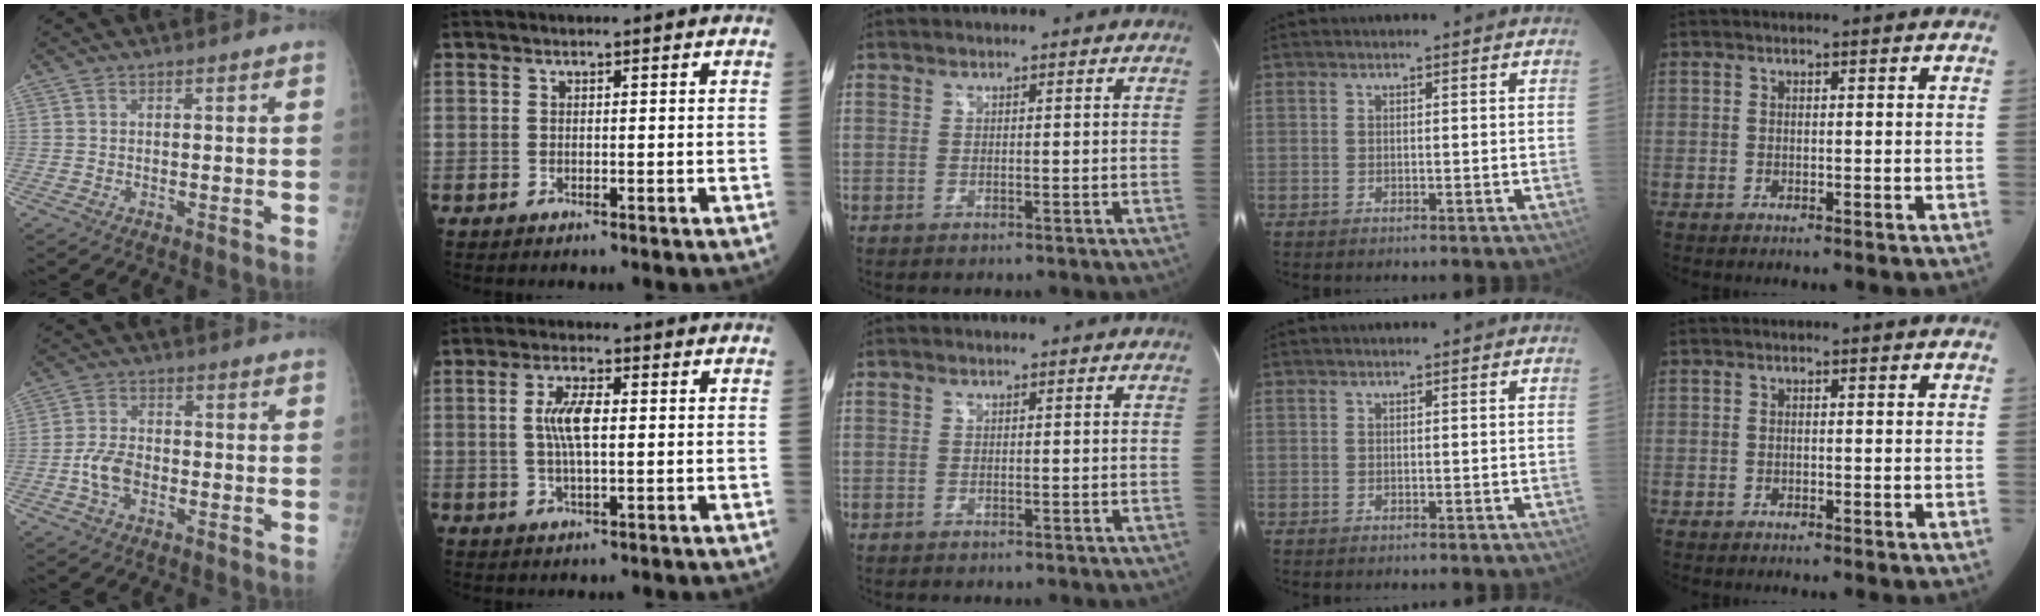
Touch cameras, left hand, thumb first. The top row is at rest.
{"thumb": {"total": 5.7, "force": [-1.9, 3.5, 4.1], "torque": [-0.081, 0.014, -0.040]}, "index": {"total": 5.7, "force": [0.5, 1.5, 5.5], "torque": [-0.118, 0.006, 0.007]}}